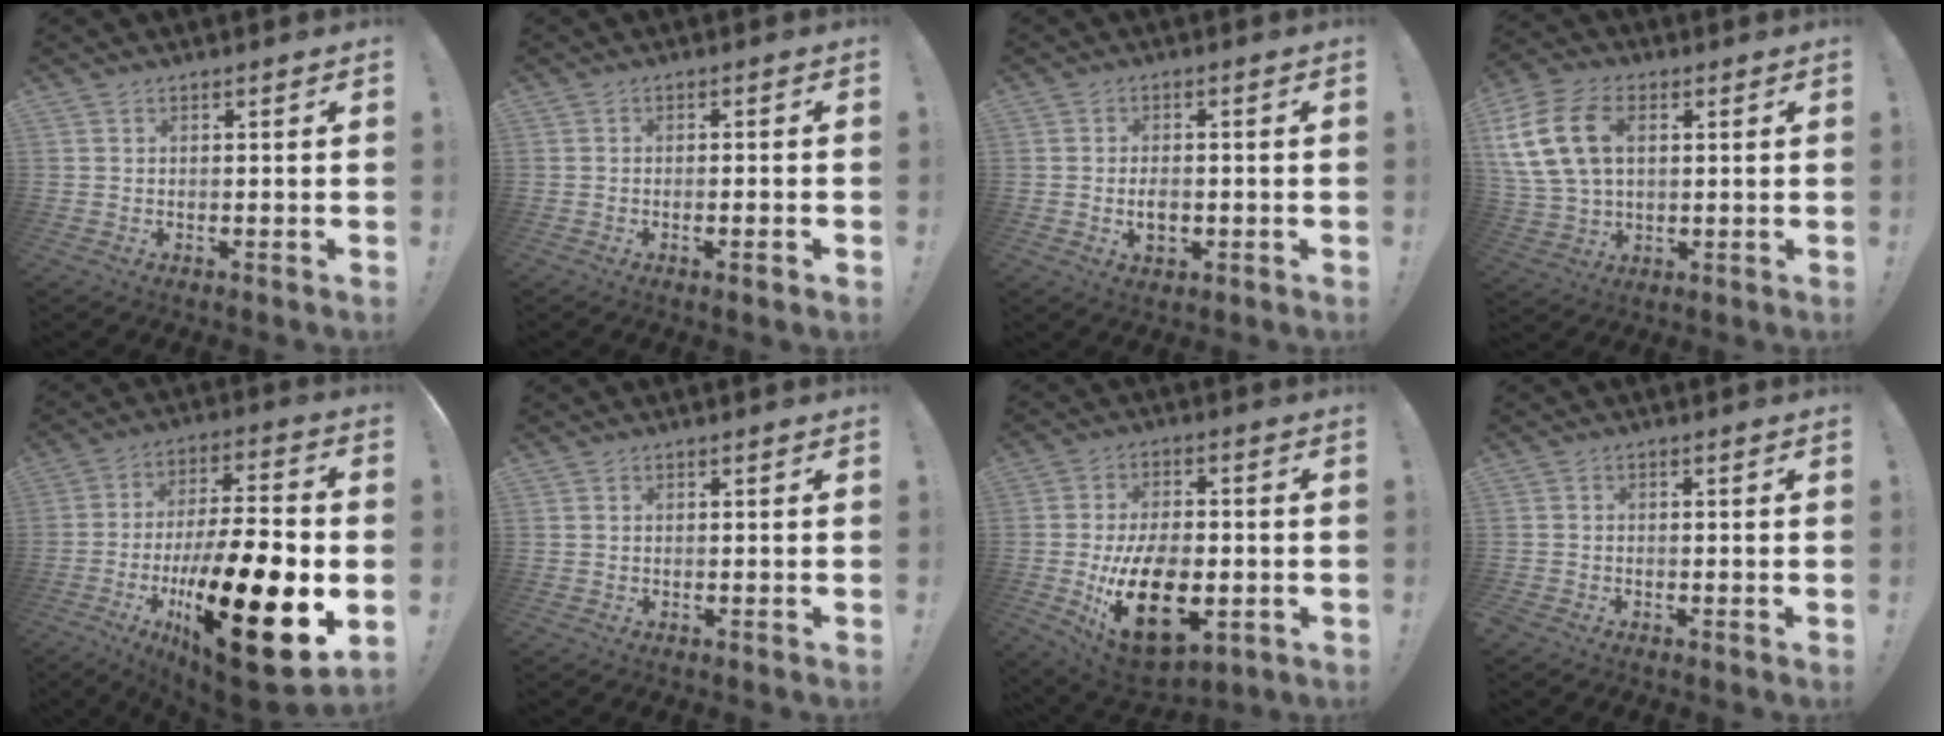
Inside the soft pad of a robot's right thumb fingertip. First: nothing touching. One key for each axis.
{"total": 2.2, "fx": -0.8, "fy": -0.2, "fz": 2.1, "tx": -0.033, "ty": -0.001, "tz": -0.013}
{"total": 4.1, "fx": -0.9, "fy": 2.7, "fz": 2.9, "tx": -0.036, "ty": 0.003, "tz": -0.014}
{"total": 16.4, "fx": 4.6, "fy": 10.6, "fz": 11.6, "tx": -0.235, "ty": -0.002, "tz": 0.085}
{"total": 27.9, "fx": -7.9, "fy": 8.4, "fz": 25.4, "tx": -0.426, "ty": 0.043, "tz": -0.120}
{"total": 0.0}
{"total": 20.7, "fx": -5.2, "fy": 12.2, "fz": 15.9, "tx": -0.282, "ty": 0.010, "tz": -0.074}
{"total": 1.1, "fx": -0.9, "fy": 0.6, "fz": -0.1, "tx": -0.002, "ty": 0.006, "tz": -0.015}